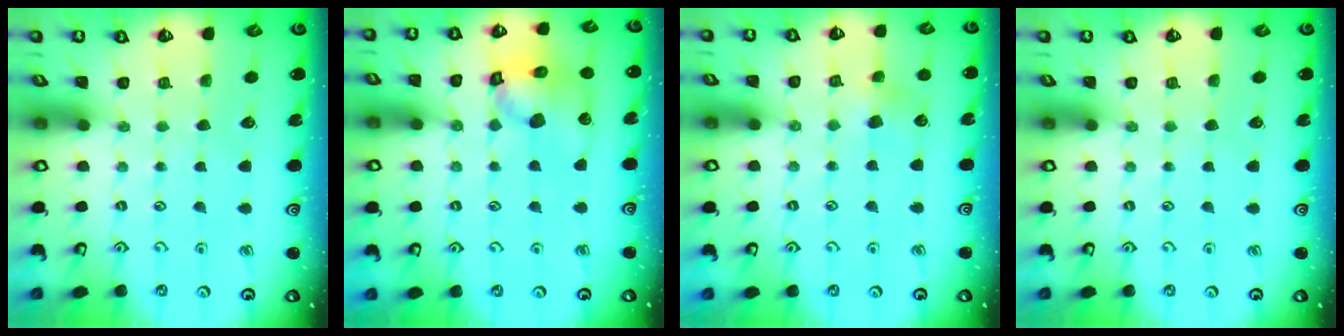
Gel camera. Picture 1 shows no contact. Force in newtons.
{"total": 13.8, "press": 13.7, "slide": 1.9}
{"total": 4.6, "press": 4.5, "slide": 0.9}
{"total": 0.0}